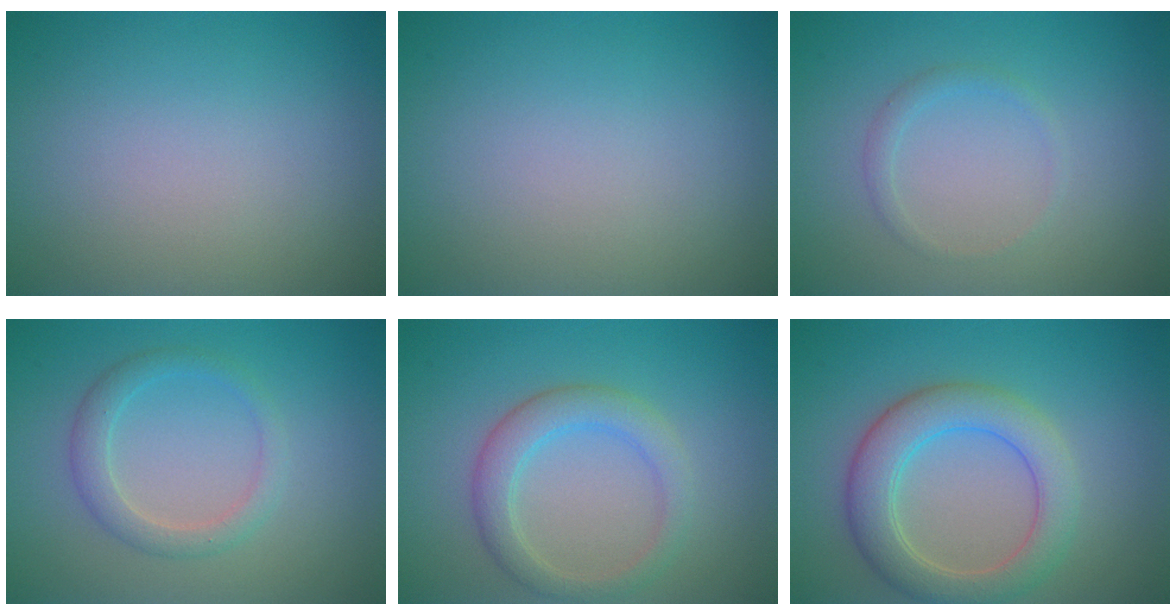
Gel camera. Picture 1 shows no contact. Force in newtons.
{"total": 0.0}
{"total": 1.1, "press": 1.1, "slide": 0.1}
{"total": 2.4, "press": 2.4, "slide": 0.2}
{"total": 3.3, "press": 3.3, "slide": 0.3}
{"total": 5.2, "press": 5.2, "slide": 0.3}